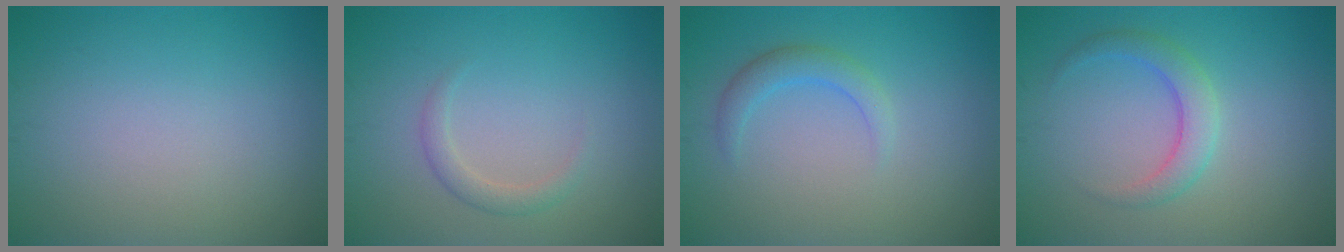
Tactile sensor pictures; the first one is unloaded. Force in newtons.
{"total": 1.6, "press": 1.6, "slide": 0.1}
{"total": 2.0, "press": 2.0, "slide": 0.1}
{"total": 2.7, "press": 2.7, "slide": 0.2}